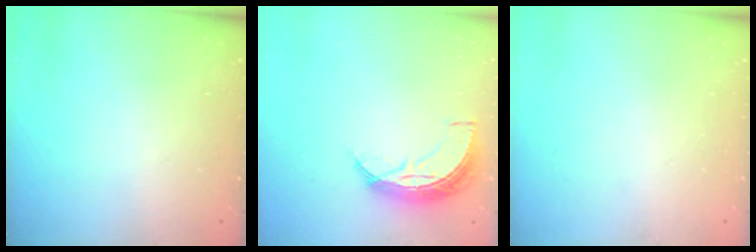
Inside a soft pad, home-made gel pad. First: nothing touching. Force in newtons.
{"total": 10.1, "press": 10.1, "slide": 0.6}
{"total": 0.0}